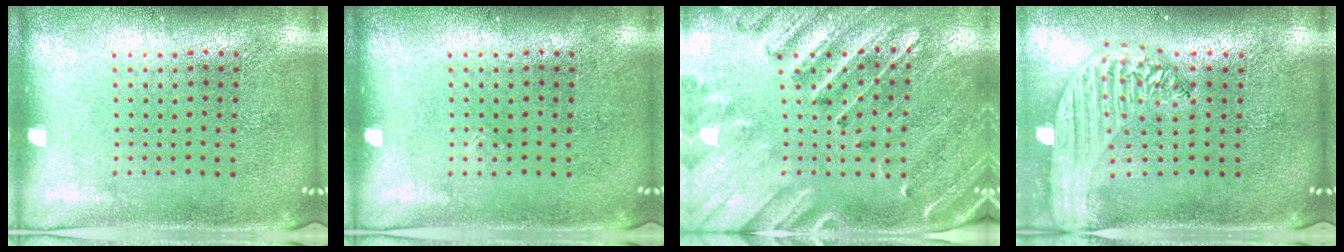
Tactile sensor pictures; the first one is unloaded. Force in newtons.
{"total": 0.0}
{"total": 2.9, "press": 2.7, "slide": 0.9}
{"total": 2.2, "press": 2.0, "slide": 1.0}